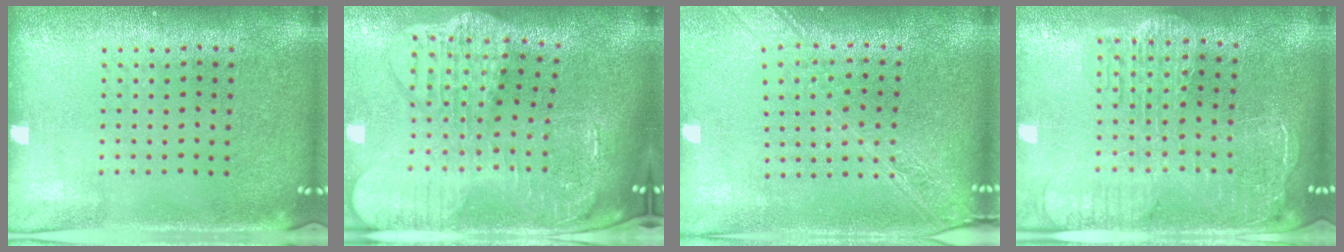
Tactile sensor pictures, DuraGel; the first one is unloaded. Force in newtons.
{"total": 4.4, "press": 3.4, "slide": 2.9}
{"total": 2.3, "press": 1.9, "slide": 1.3}
{"total": 2.5, "press": 2.2, "slide": 1.2}